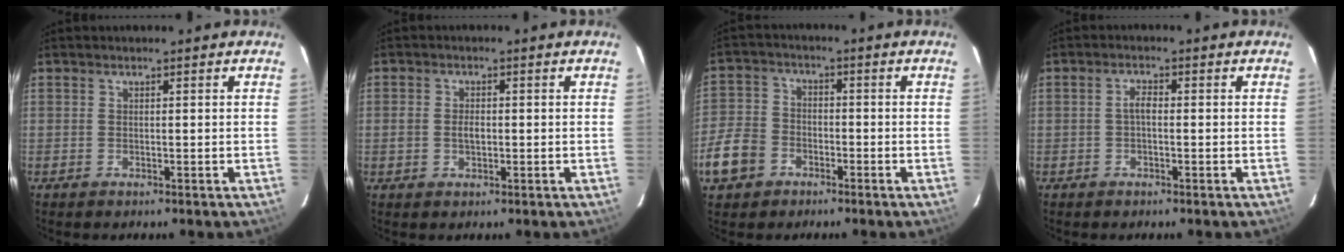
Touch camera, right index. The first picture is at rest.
{"total": 2.6, "force": [-0.3, 1.8, 1.9], "torque": [-0.034, 0.003, -0.006]}
{"total": 9.2, "force": [-4.6, 7.1, 3.7], "torque": [-0.097, 0.016, -0.090]}
{"total": 1.7, "force": [-0.3, 0.8, 1.5], "torque": [-0.031, 0.009, -0.008]}